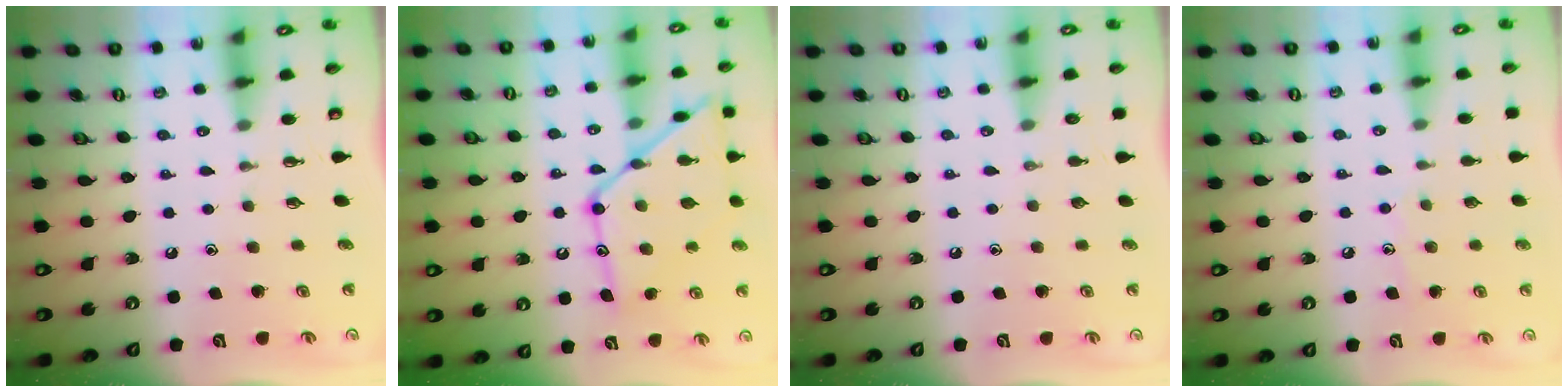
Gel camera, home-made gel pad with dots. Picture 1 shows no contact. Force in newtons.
{"total": 19.7, "press": 19.7, "slide": 1.4}
{"total": 0.0}
{"total": 6.5, "press": 6.5, "slide": 0.7}